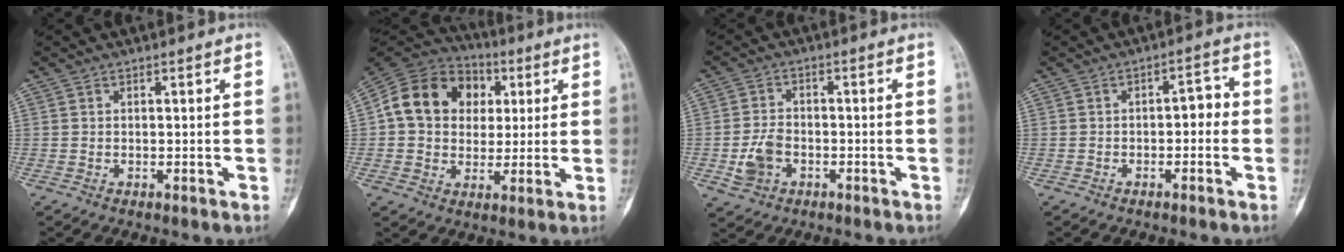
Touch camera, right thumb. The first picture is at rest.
{"total": 16.2, "force": [3.0, 13.4, 8.7], "torque": [-0.127, 0.018, 0.045]}
{"total": 5.8, "force": [-1.8, 4.2, 3.6], "torque": [-0.066, 0.011, -0.033]}
{"total": 3.6, "force": [-0.6, 2.0, 3.0], "torque": [-0.025, 0.024, -0.017]}